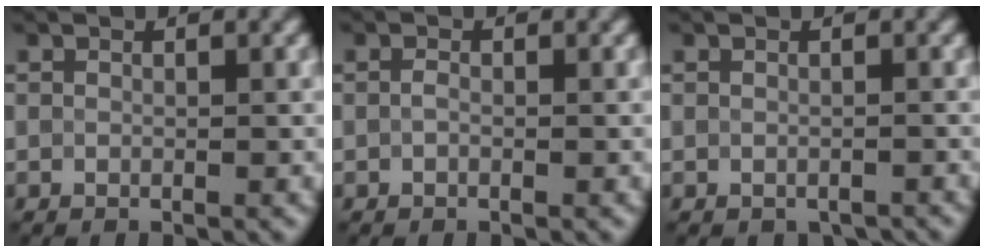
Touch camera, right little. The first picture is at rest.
{"total": 0.6, "force": [-0.1, 0.4, 0.5], "torque": [-0.014, 0.002, -0.003]}
{"total": 0.7, "force": [-0.6, 0.3, 0.2], "torque": [-0.003, -0.007, -0.009]}